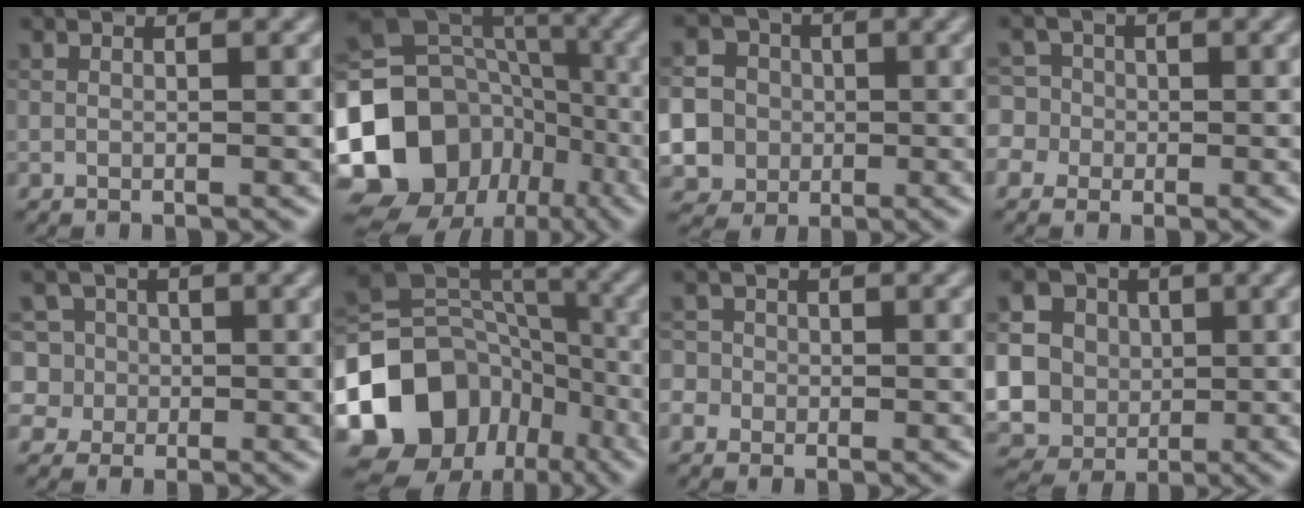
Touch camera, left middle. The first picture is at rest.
{"total": 19.6, "force": [-6.6, 16.7, 7.8], "torque": [-0.179, -0.002, -0.130]}
{"total": 12.4, "force": [-1.9, 11.8, 3.4], "torque": [-0.096, -0.006, -0.048]}
{"total": 5.4, "force": [-0.8, 5.1, 1.6], "torque": [-0.027, 0.032, -0.053]}
{"total": 7.5, "force": [2.0, 6.7, 2.5], "torque": [-0.042, 0.042, -0.005]}
{"total": 14.5, "force": [-6.1, 11.5, 6.4], "torque": [-0.147, 0.007, -0.117]}
{"total": 2.7, "force": [-0.8, 2.5, 0.7], "torque": [0.002, 0.016, -0.035]}
{"total": 13.4, "force": [1.6, 12.1, 5.5], "torque": [-0.145, 0.014, 0.012]}